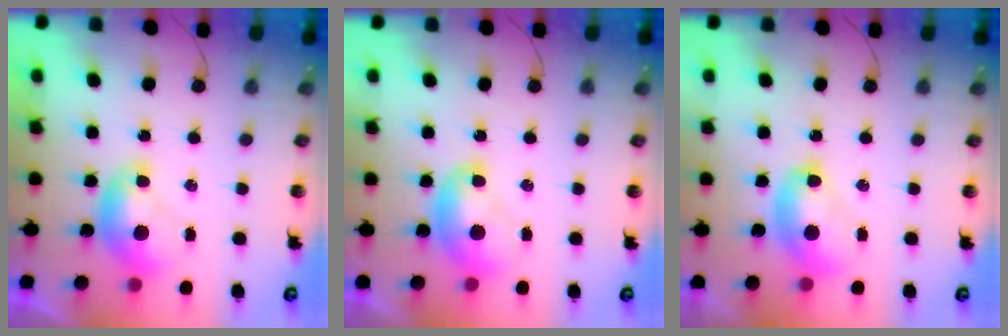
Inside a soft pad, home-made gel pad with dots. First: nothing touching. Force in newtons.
{"total": 2.1, "press": 2.1, "slide": 0.3}
{"total": 2.7, "press": 2.7, "slide": 0.1}